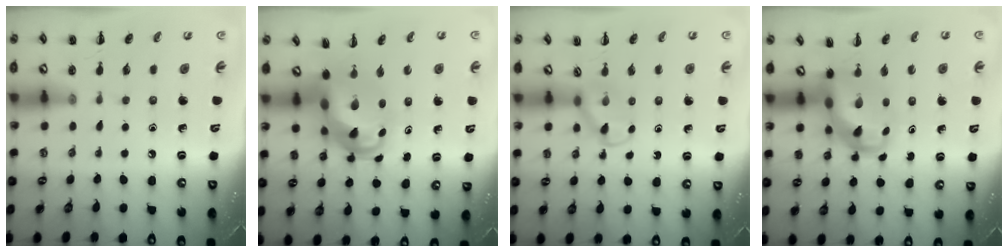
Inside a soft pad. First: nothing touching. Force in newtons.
{"total": 5.7, "press": 5.4, "slide": 1.8}
{"total": 3.4, "press": 3.1, "slide": 1.2}
{"total": 5.0, "press": 4.9, "slide": 0.5}